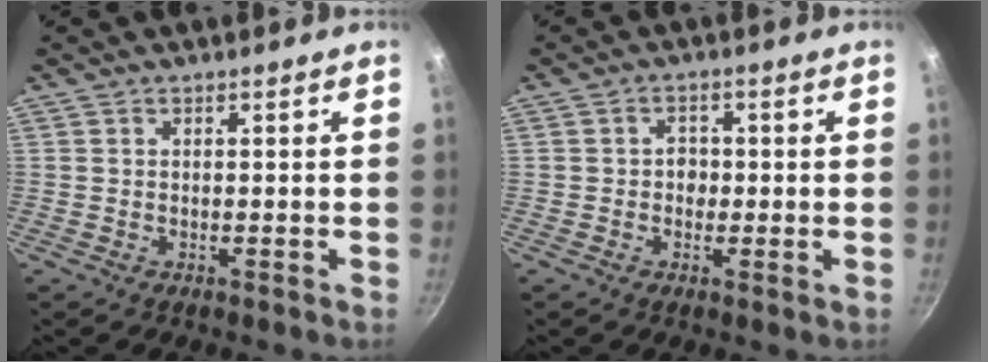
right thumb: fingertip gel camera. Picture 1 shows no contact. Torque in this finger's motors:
{"motor_torque": [0.23, 0.84, 0.55, -0.17, -0.01]}